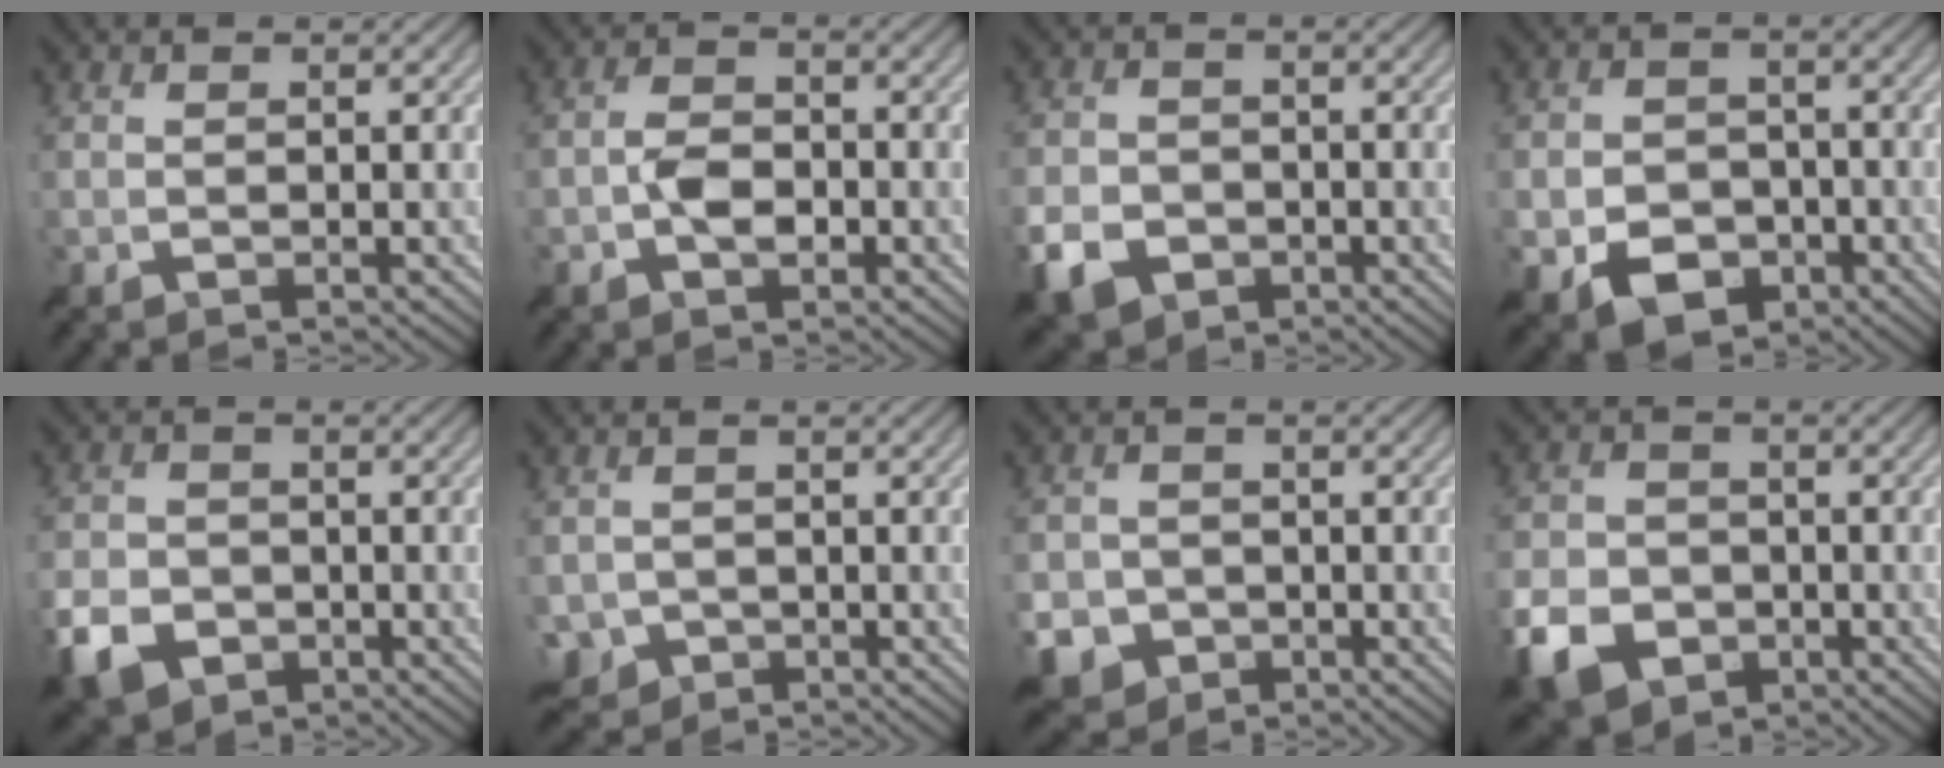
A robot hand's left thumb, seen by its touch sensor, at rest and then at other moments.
{"total": 3.8, "force": [-1.4, 2.0, 2.9], "torque": [-0.062, 0.006, -0.033]}
{"total": 6.1, "force": [-3.1, 4.2, 3.1], "torque": [-0.079, -0.008, -0.067]}
{"total": 7.0, "force": [-3.4, 4.8, 3.8], "torque": [-0.076, -0.011, -0.060]}
{"total": 6.9, "force": [-3.5, 4.8, 3.5], "torque": [-0.089, -0.010, -0.073]}
{"total": 3.3, "force": [-1.3, 3.0, 0.6], "torque": [-0.019, -0.016, -0.032]}
{"total": 5.4, "force": [-2.6, 4.2, 2.1], "torque": [-0.054, -0.011, -0.058]}
{"total": 8.4, "force": [-4.3, 6.0, 4.1], "torque": [-0.106, -0.019, -0.089]}